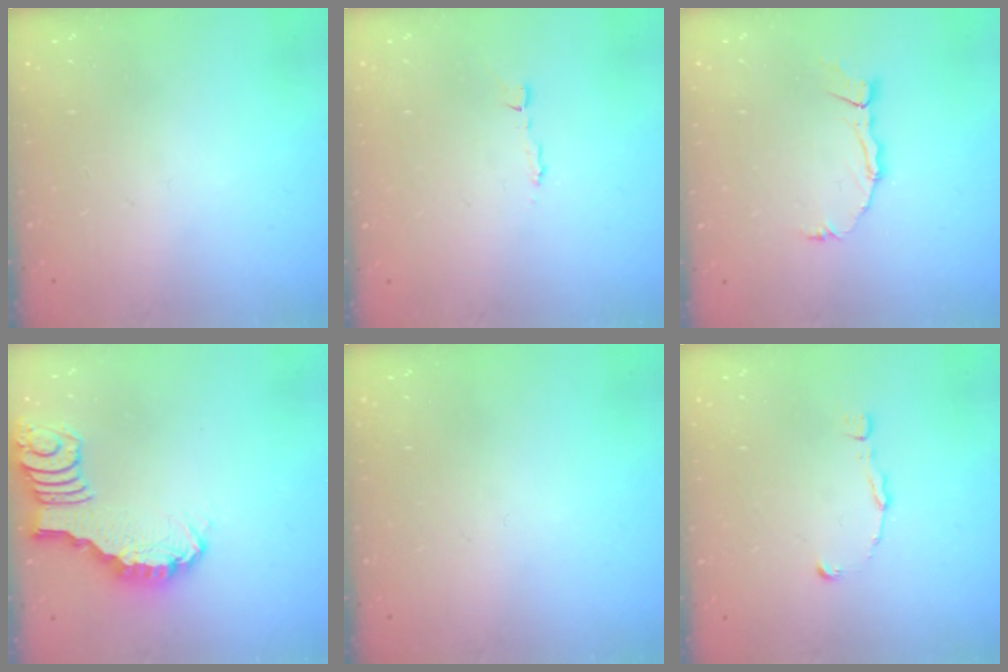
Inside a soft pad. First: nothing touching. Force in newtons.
{"total": 2.1, "press": 2.1, "slide": 0.0}
{"total": 4.3, "press": 4.3, "slide": 0.2}
{"total": 2.8, "press": 2.7, "slide": 0.4}
{"total": 0.0}
{"total": 1.2, "press": 1.2, "slide": 0.1}